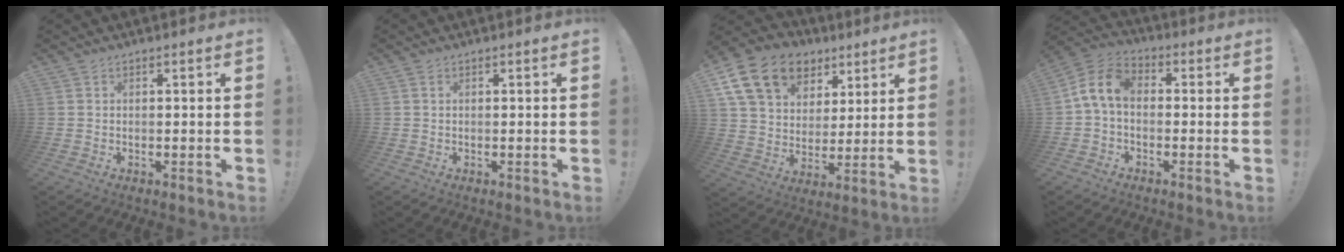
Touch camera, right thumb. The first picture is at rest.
{"total": 0.6, "force": [0.2, 0.4, 0.3], "torque": [-0.007, 0.003, 0.004]}
{"total": 19.1, "force": [10.0, 13.2, 9.4], "torque": [-0.147, -0.044, 0.194]}
{"total": 9.7, "force": [0.1, 5.9, 7.6], "torque": [-0.162, 0.017, 0.006]}